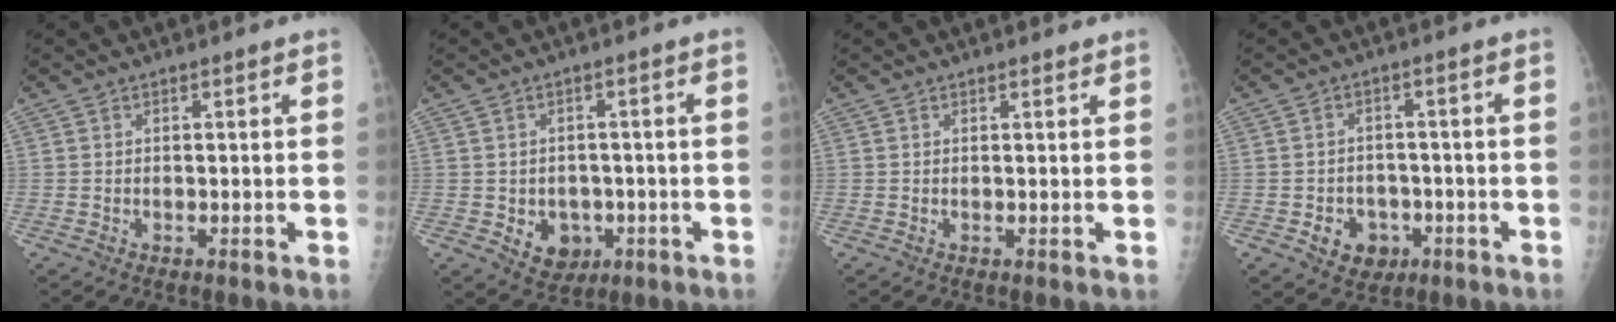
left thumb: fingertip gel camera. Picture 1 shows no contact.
{"total": 6.9, "force": [-2.1, 5.5, 3.6], "torque": [-0.024, 0.012, -0.019]}
{"total": 0.6, "force": [0.5, 0.2, 0.3], "torque": [-0.007, -0.002, 0.007]}
{"total": 6.6, "force": [-2.7, 5.4, 2.8], "torque": [-0.017, 0.022, -0.032]}